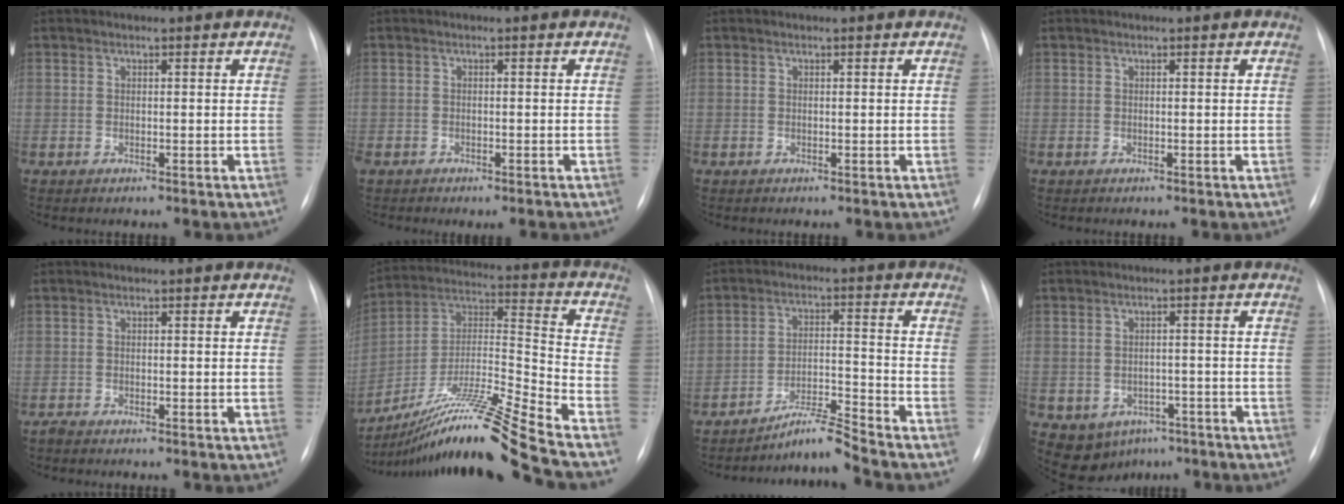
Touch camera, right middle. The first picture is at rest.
{"total": 3.2, "force": [-2.4, 1.6, 1.3], "torque": [-0.016, 0.001, -0.029]}
{"total": 0.0}
{"total": 0.0}
{"total": 0.6, "force": [-0.5, 0.0, 0.2], "torque": [-0.007, -0.002, -0.012]}
{"total": 20.7, "force": [-17.0, -2.9, 11.6], "torque": [-0.227, -0.006, -0.304]}
{"total": 6.2, "force": [-5.7, -1.8, 1.6], "torque": [-0.034, -0.008, -0.101]}
{"total": 7.0, "force": [-4.0, 5.4, 2.1], "torque": [-0.040, 0.011, -0.044]}